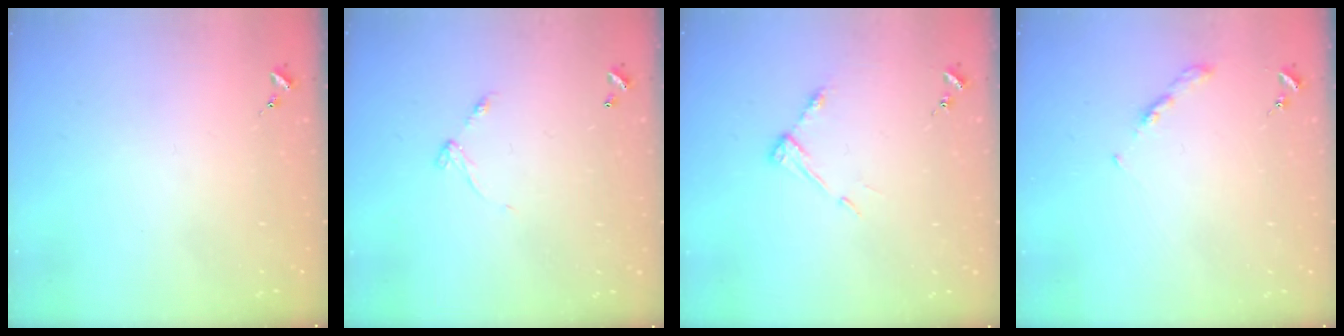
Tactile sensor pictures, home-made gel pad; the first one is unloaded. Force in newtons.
{"total": 5.6, "press": 5.6, "slide": 0.5}
{"total": 6.4, "press": 6.4, "slide": 0.4}
{"total": 3.5, "press": 3.5, "slide": 0.4}